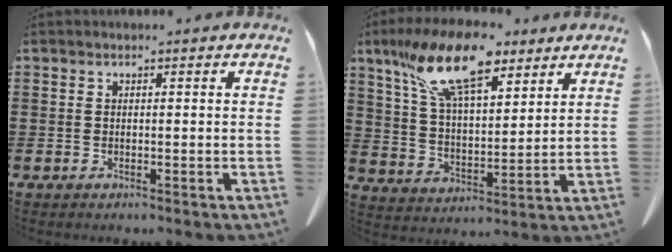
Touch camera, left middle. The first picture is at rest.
{"total": 15.1, "force": [10.0, 5.5, 9.8], "torque": [-0.213, -0.018, 0.178]}